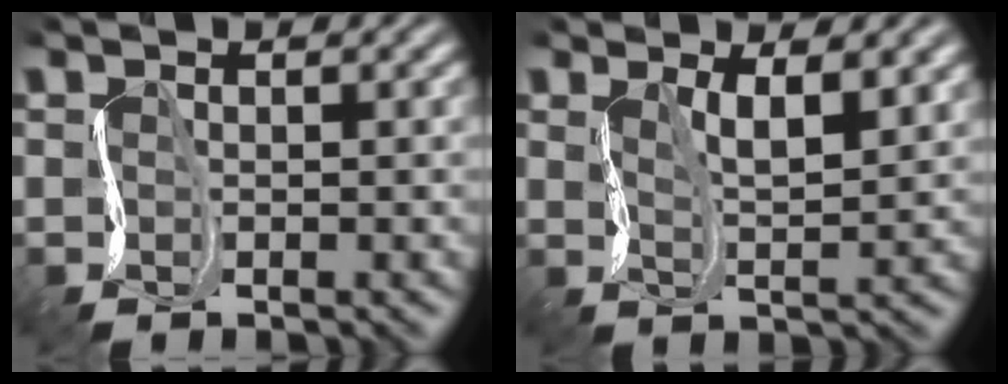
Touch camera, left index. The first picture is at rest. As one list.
[{"total": 3.0, "force": [1.3, 0.8, 2.7], "torque": [-0.061, -0.009, 0.019]}]